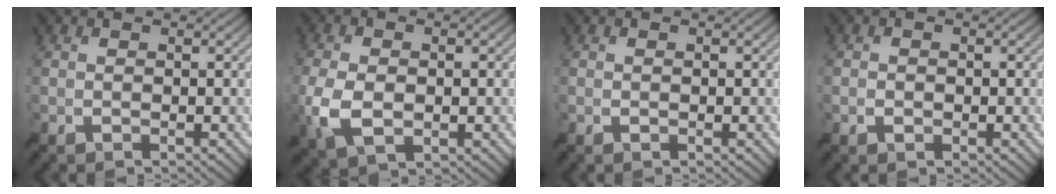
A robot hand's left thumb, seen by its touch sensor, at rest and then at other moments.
{"total": 7.5, "force": [-1.8, 4.1, 6.0], "torque": [-0.148, -0.013, -0.032]}
{"total": 0.0}
{"total": 1.0, "force": [-0.4, 0.7, 0.6], "torque": [-0.012, -0.001, -0.008]}